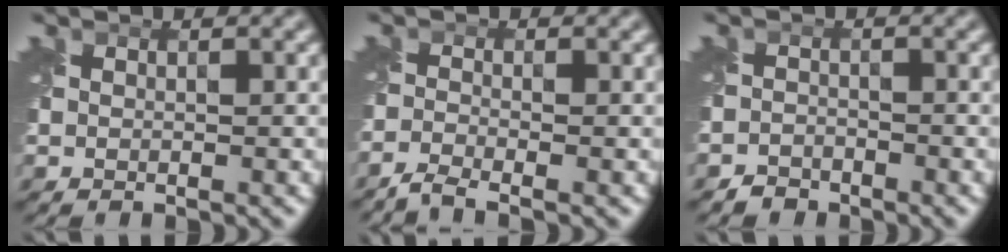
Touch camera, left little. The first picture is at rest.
{"total": 2.1, "force": [-1.9, 0.1, 0.9], "torque": [-0.022, -0.011, -0.053]}
{"total": 1.6, "force": [-1.5, 0.6, -0.2], "torque": [0.008, 0.001, -0.033]}